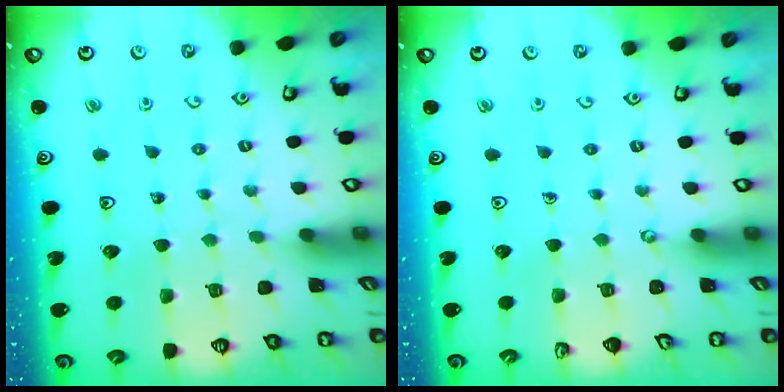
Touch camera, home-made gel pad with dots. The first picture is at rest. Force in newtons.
{"total": 0.0}